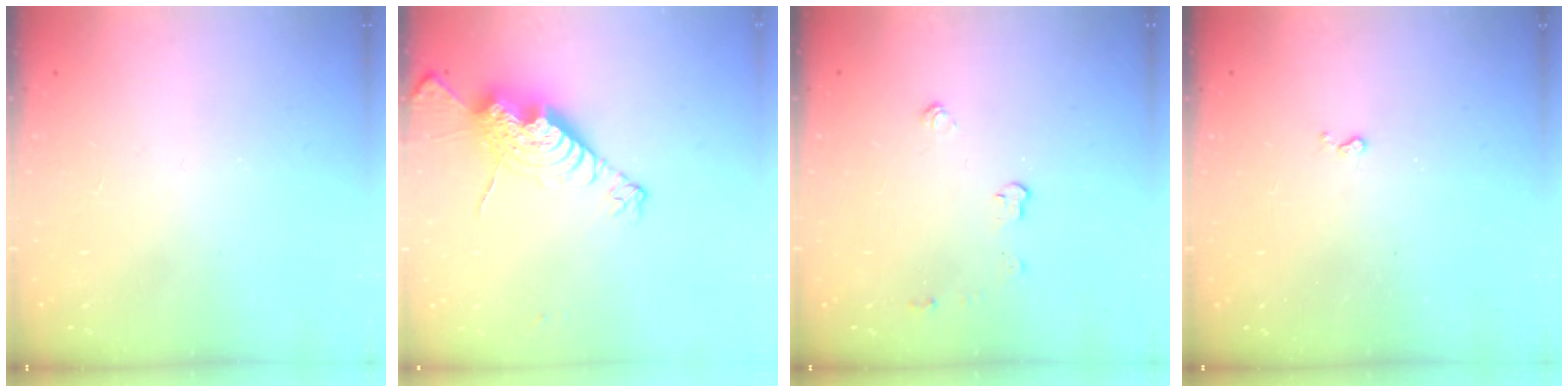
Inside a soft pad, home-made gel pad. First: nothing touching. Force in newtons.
{"total": 14.5, "press": 14.4, "slide": 1.3}
{"total": 3.9, "press": 3.9, "slide": 0.2}
{"total": 2.9, "press": 2.8, "slide": 0.5}